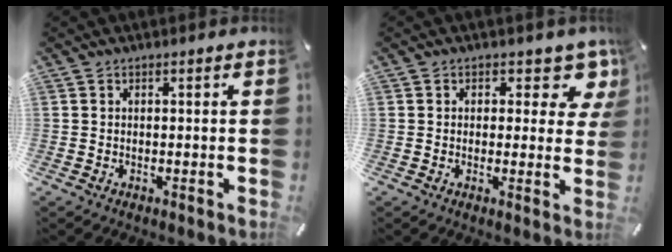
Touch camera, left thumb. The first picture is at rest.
{"total": 6.8, "force": [3.6, 4.2, 4.0], "torque": [-0.034, -0.022, 0.055]}